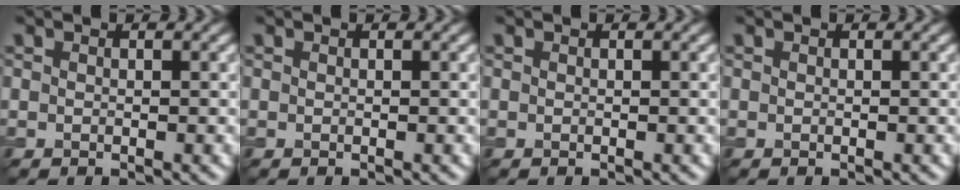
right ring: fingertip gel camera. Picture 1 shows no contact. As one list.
[{"total": 0.0}, {"total": 0.0}, {"total": 0.0}]